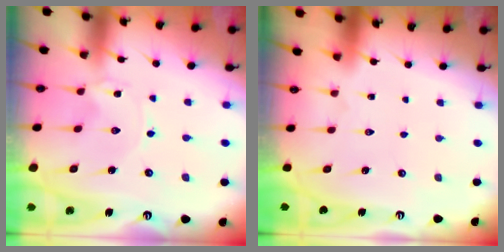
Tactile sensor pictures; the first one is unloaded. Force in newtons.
{"total": 1.6, "press": 1.6, "slide": 0.1}